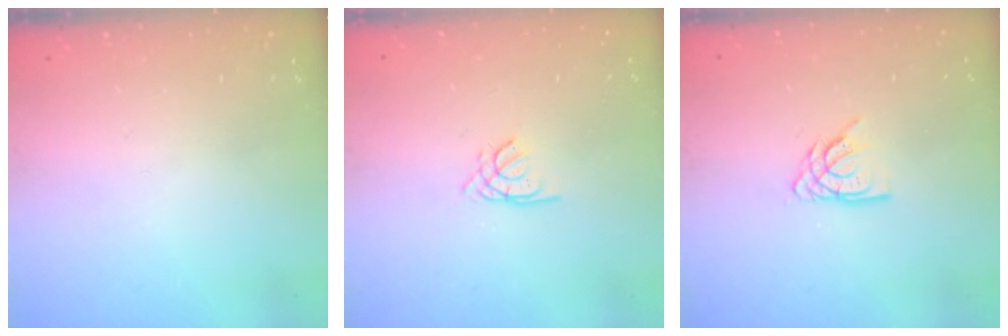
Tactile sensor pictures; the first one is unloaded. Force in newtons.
{"total": 1.1, "press": 1.1, "slide": 0.3}
{"total": 7.1, "press": 7.0, "slide": 0.6}